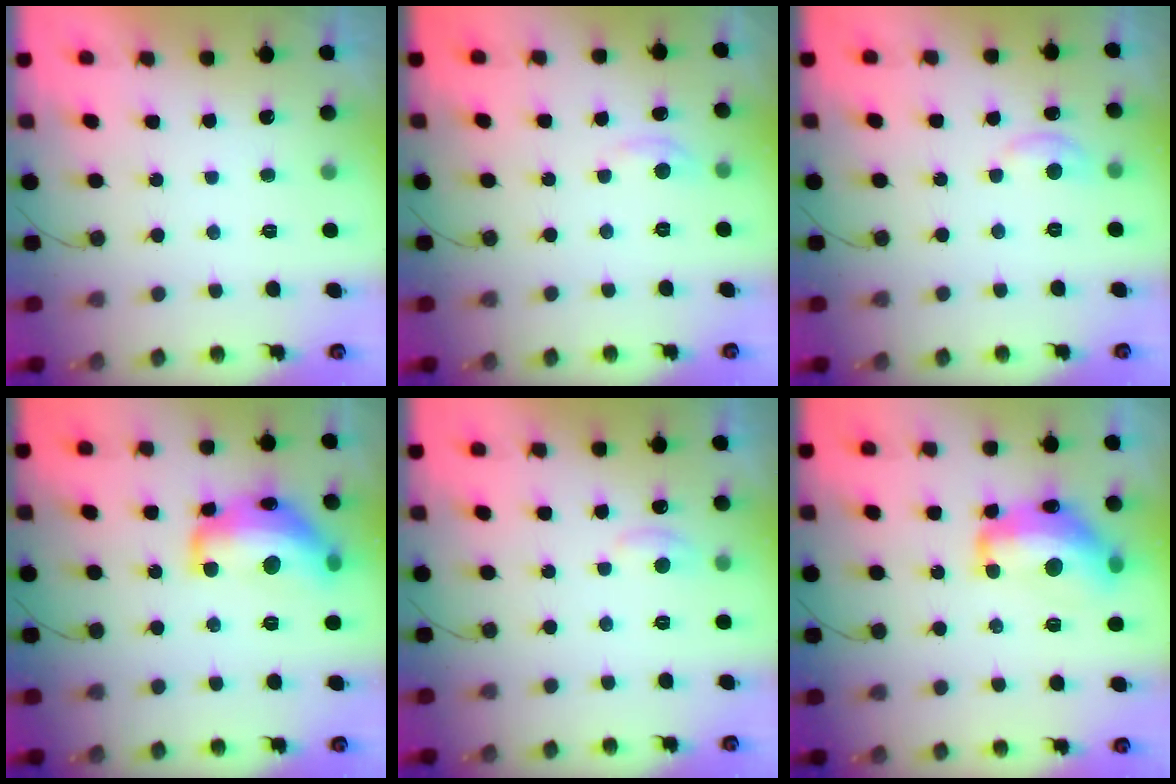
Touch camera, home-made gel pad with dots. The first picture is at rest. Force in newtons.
{"total": 3.1, "press": 3.1, "slide": 0.5}
{"total": 6.7, "press": 6.6, "slide": 1.0}
{"total": 18.0, "press": 17.9, "slide": 1.0}
{"total": 5.5, "press": 5.5, "slide": 0.6}
{"total": 15.7, "press": 15.6, "slide": 0.8}